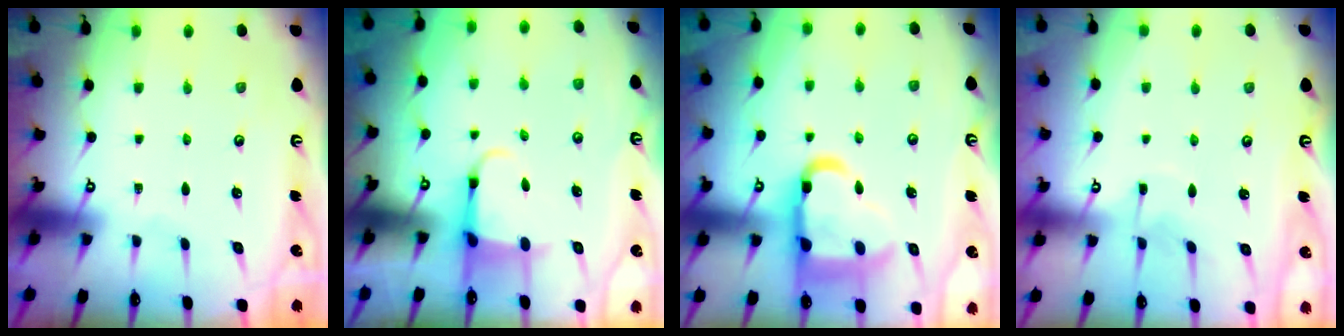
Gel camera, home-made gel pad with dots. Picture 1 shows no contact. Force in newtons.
{"total": 3.8, "press": 3.6, "slide": 0.9}
{"total": 17.7, "press": 17.5, "slide": 2.0}
{"total": 2.9, "press": 2.9, "slide": 0.4}